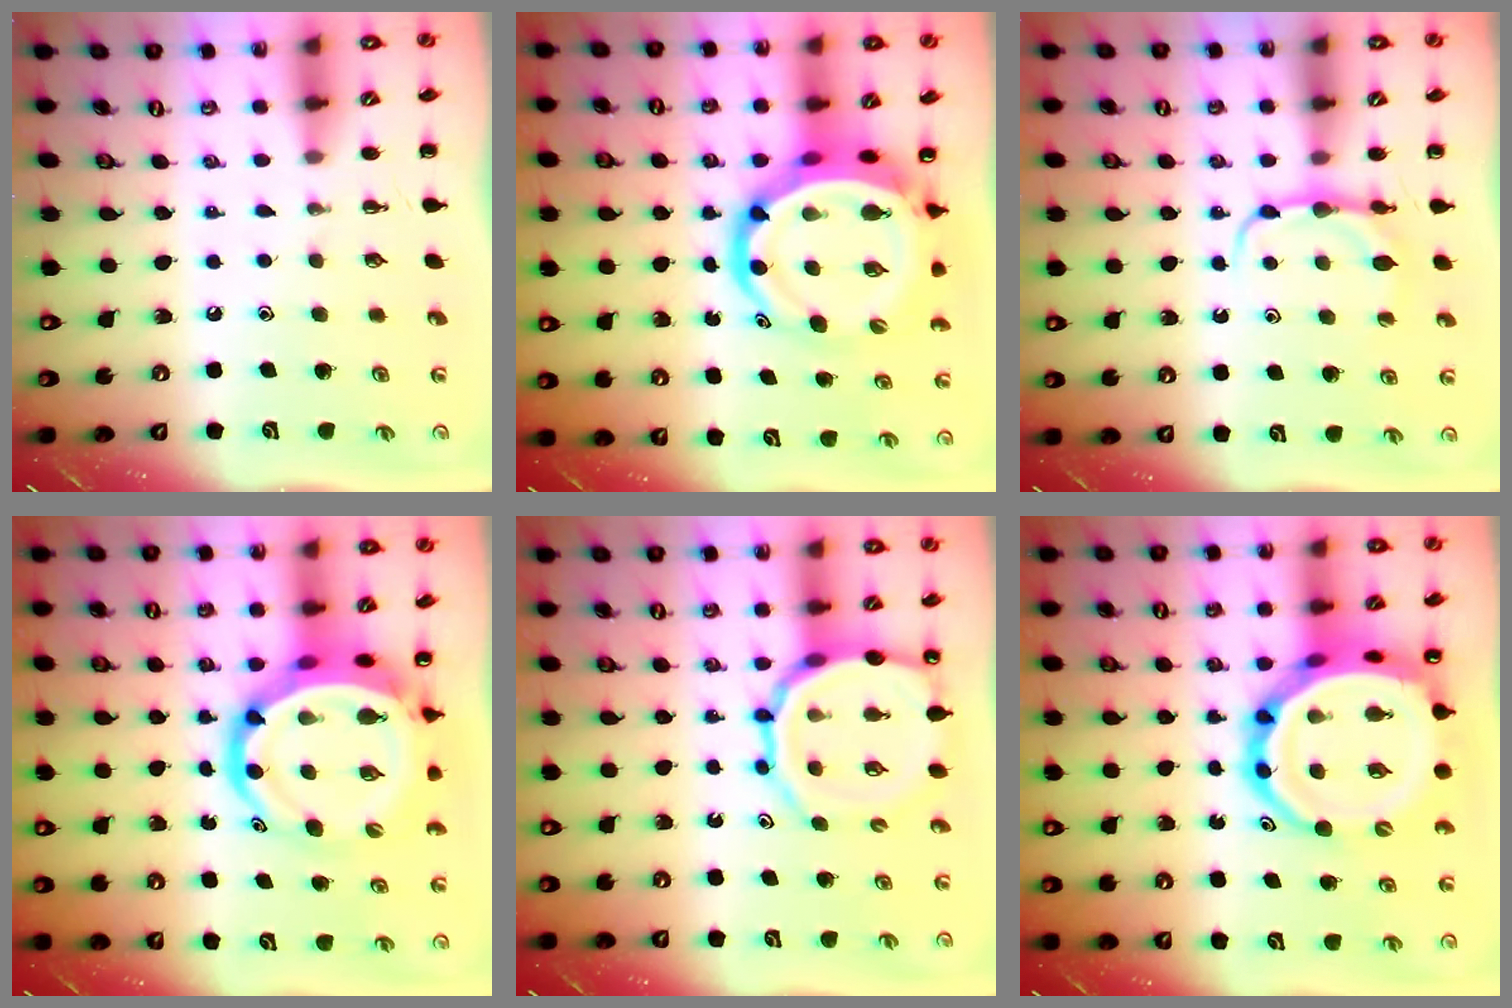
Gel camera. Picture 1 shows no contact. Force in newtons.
{"total": 13.2, "press": 12.7, "slide": 3.6}
{"total": 6.4, "press": 6.4, "slide": 0.7}
{"total": 13.2, "press": 12.7, "slide": 3.6}
{"total": 13.7, "press": 13.5, "slide": 2.6}
{"total": 19.8, "press": 19.1, "slide": 5.2}